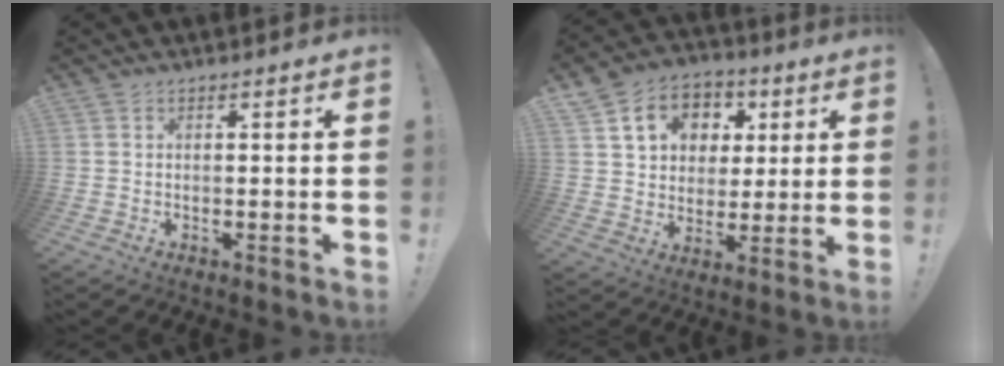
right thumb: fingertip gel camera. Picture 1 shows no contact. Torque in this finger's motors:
{"motor_torque": [0.26, 0.50, 0.28, 0.28, 0.06]}